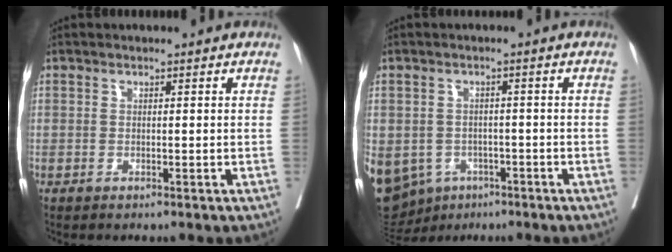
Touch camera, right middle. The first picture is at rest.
{"total": 20.3, "force": [-8.7, 16.5, 8.1], "torque": [-0.278, -0.009, -0.117]}